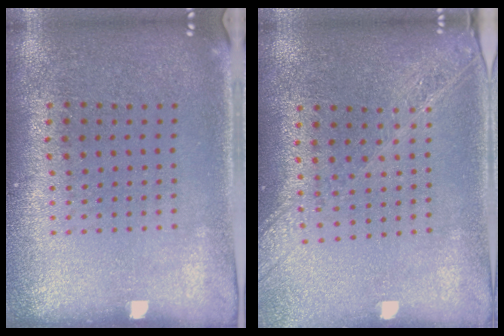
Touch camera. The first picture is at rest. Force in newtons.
{"total": 2.1, "press": 1.8, "slide": 1.0}